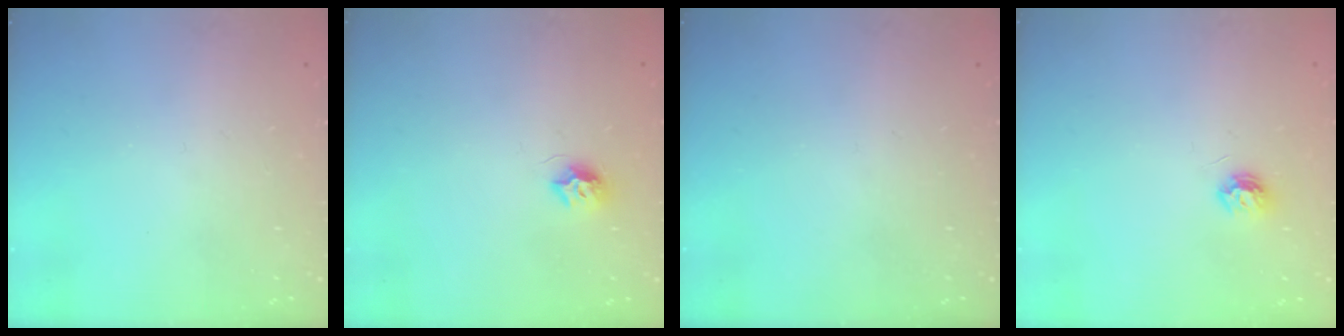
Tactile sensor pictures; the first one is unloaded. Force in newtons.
{"total": 7.4, "press": 7.4, "slide": 0.4}
{"total": 0.0}
{"total": 5.7, "press": 5.6, "slide": 0.7}